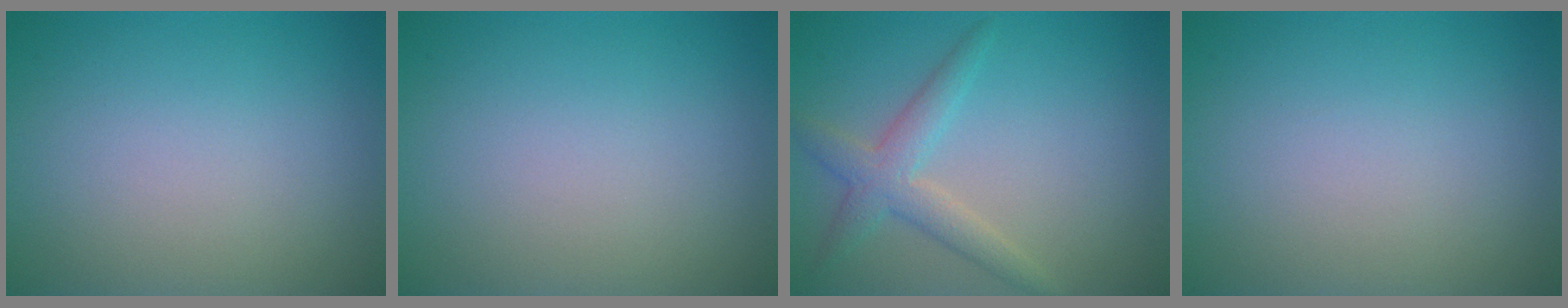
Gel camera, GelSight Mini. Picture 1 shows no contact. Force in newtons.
{"total": 0.0}
{"total": 3.1, "press": 3.0, "slide": 0.2}
{"total": 0.0}